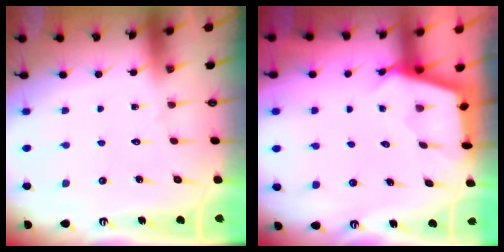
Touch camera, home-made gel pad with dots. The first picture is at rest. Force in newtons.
{"total": 2.6, "press": 2.6, "slide": 0.2}